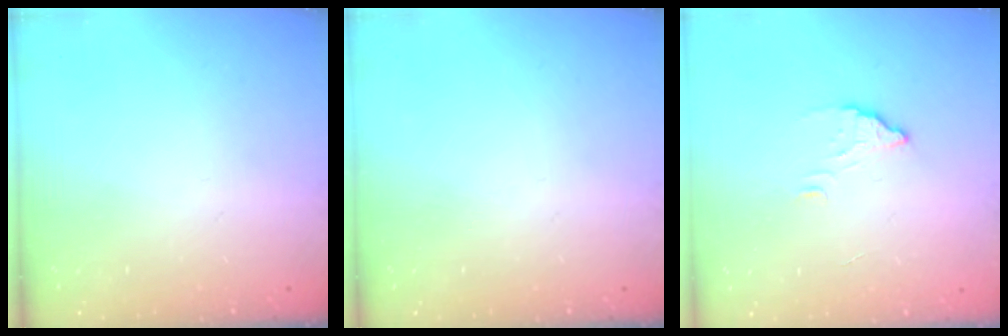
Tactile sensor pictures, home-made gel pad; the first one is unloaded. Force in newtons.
{"total": 0.0}
{"total": 2.3, "press": 2.3, "slide": 0.1}